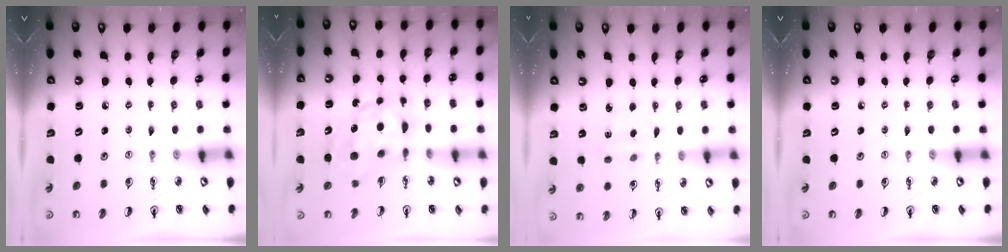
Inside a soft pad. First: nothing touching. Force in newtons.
{"total": 10.1, "press": 10.0, "slide": 1.0}
{"total": 1.9, "press": 1.7, "slide": 0.8}
{"total": 0.0}